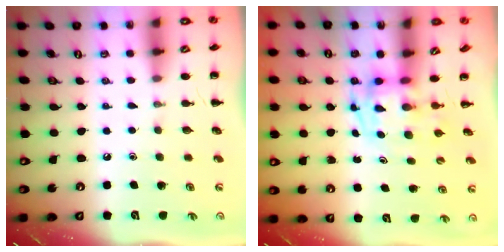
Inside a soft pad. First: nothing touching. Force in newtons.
{"total": 4.0, "press": 3.9, "slide": 0.7}